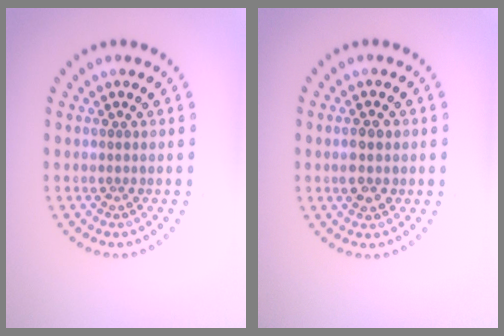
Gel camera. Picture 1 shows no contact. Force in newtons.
{"total": 2.7, "press": 2.7, "slide": 0.2}